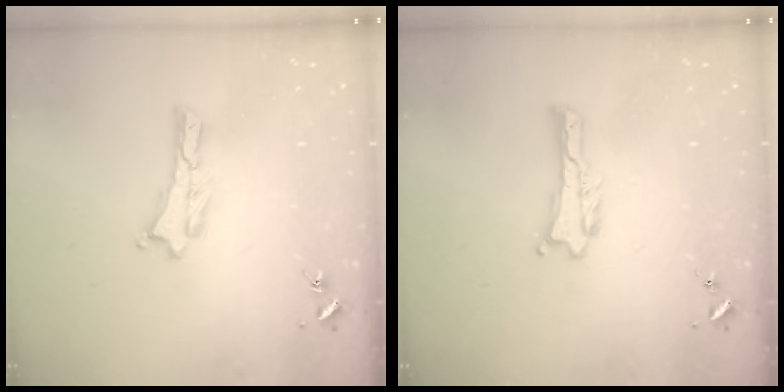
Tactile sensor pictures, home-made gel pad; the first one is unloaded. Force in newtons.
{"total": 0.0}